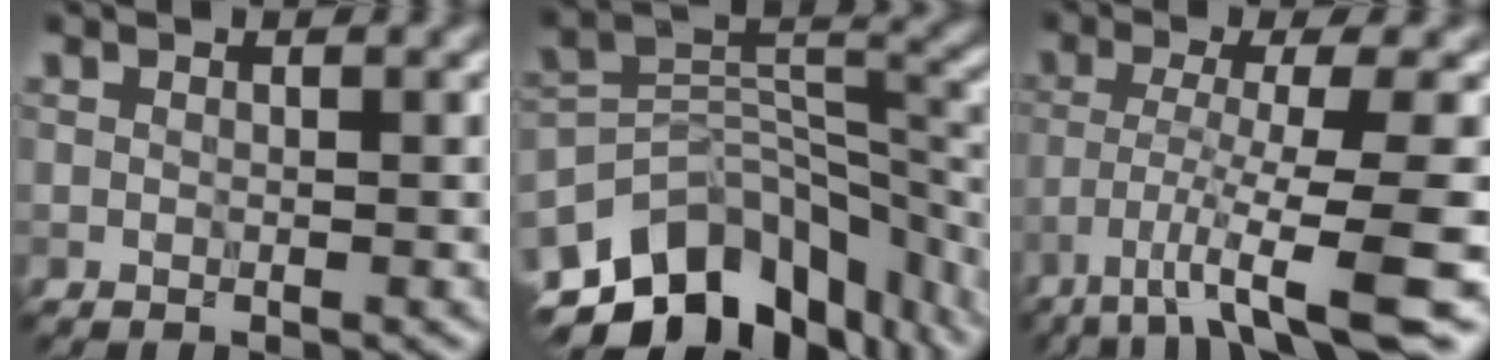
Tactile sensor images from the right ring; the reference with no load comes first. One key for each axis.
{"total": 11.5, "fx": -6.9, "fy": 7.1, "fz": 5.9, "tx": -0.111, "ty": -0.003, "tz": -0.106}
{"total": 8.1, "fx": -4.4, "fy": 0.8, "fz": 6.8, "tx": -0.104, "ty": -0.005, "tz": -0.075}